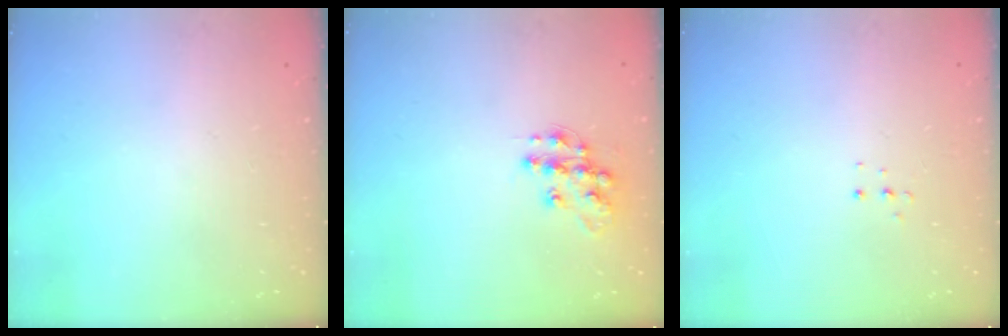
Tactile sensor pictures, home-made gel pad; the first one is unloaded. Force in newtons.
{"total": 11.8, "press": 11.8, "slide": 0.7}
{"total": 3.4, "press": 3.3, "slide": 0.8}